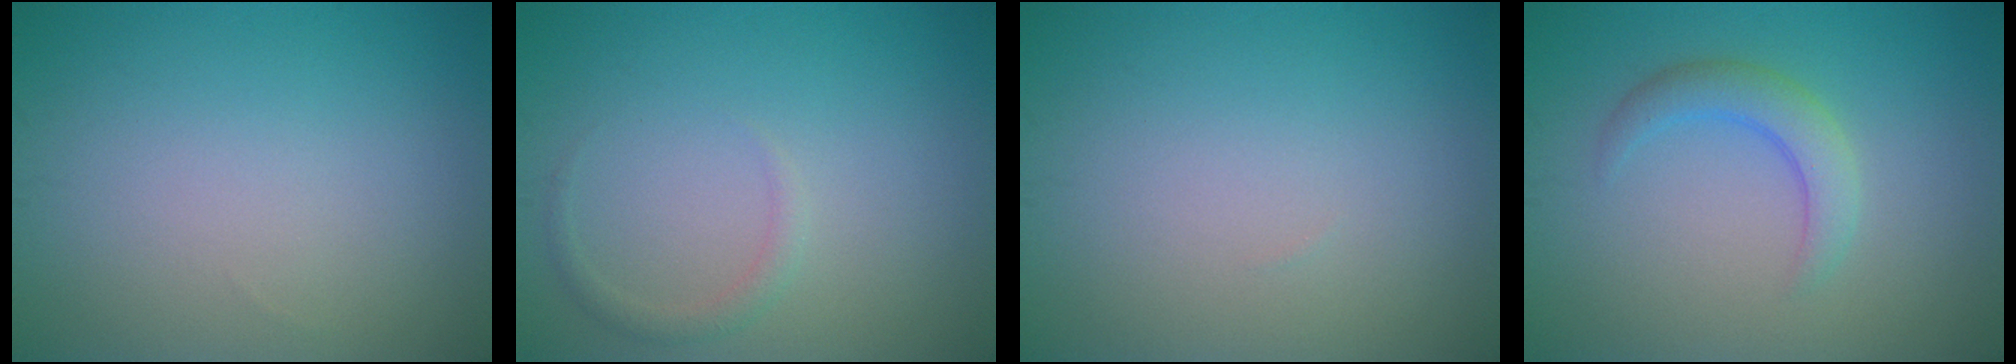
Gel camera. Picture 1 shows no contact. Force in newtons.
{"total": 1.2, "press": 1.2, "slide": 0.0}
{"total": 0.0}
{"total": 2.7, "press": 2.7, "slide": 0.2}